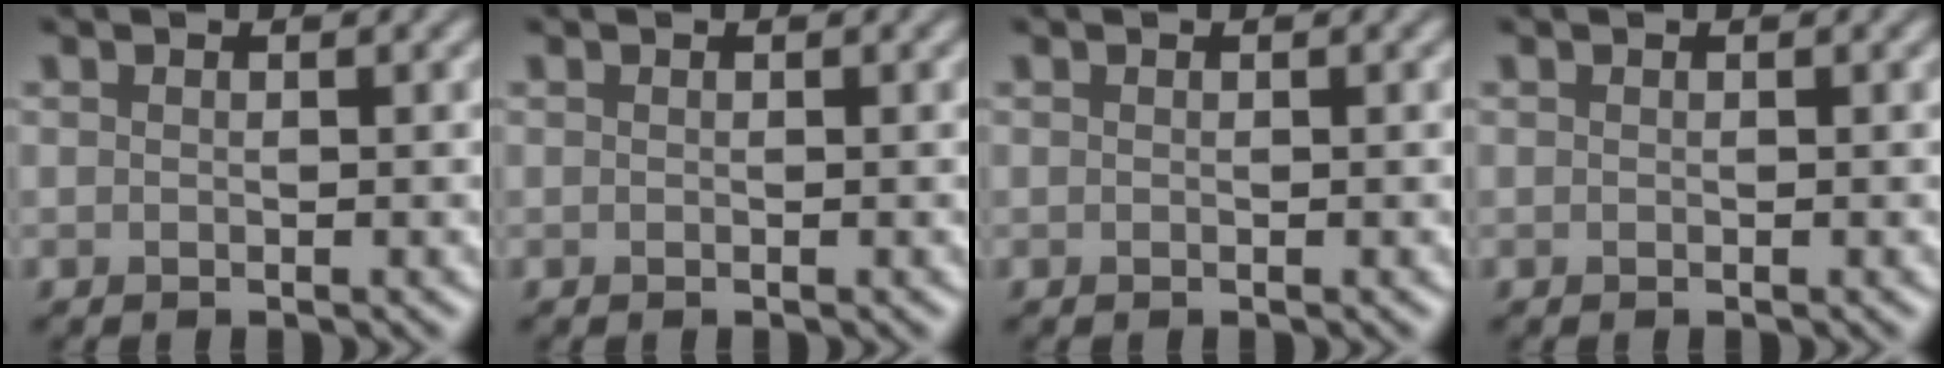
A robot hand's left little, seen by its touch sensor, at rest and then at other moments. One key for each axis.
{"total": 0.0}
{"total": 0.0}
{"total": 0.0}